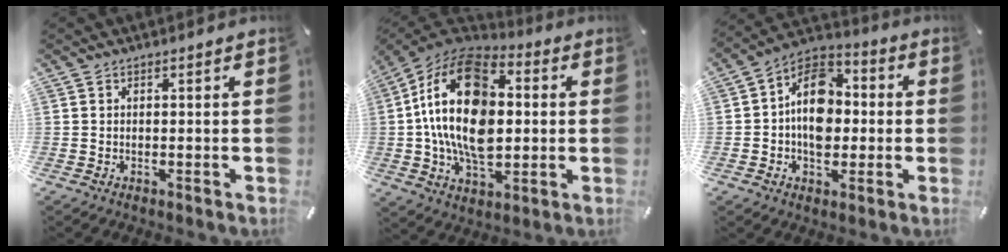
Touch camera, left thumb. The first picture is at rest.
{"total": 23.0, "force": [1.5, 14.8, 17.5], "torque": [-0.362, 0.002, 0.018]}
{"total": 12.7, "force": [-1.0, 9.6, 8.2], "torque": [-0.137, 0.015, -0.019]}